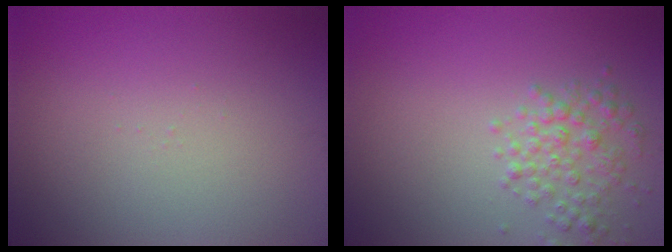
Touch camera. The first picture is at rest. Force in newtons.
{"total": 2.8, "press": 2.8, "slide": 0.1}